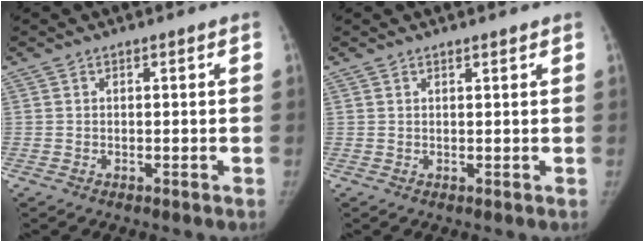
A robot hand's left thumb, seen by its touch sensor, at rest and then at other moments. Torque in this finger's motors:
{"motor_torque": [-0.21, 0.01, -0.30, 0.29, -0.02]}